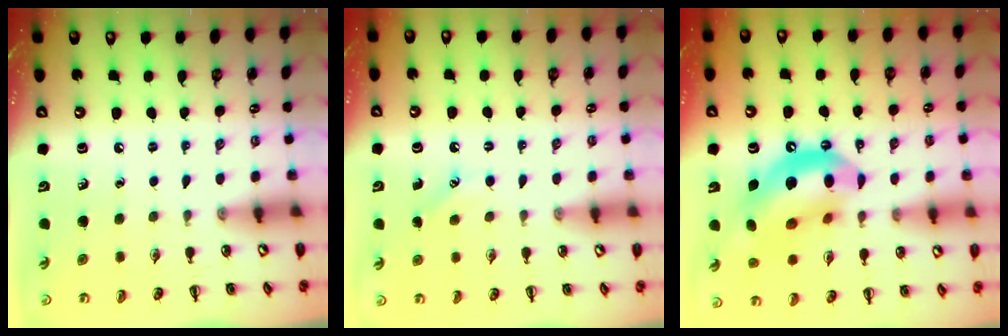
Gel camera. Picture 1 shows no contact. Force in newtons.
{"total": 2.5, "press": 2.5, "slide": 0.6}
{"total": 17.3, "press": 16.7, "slide": 4.5}